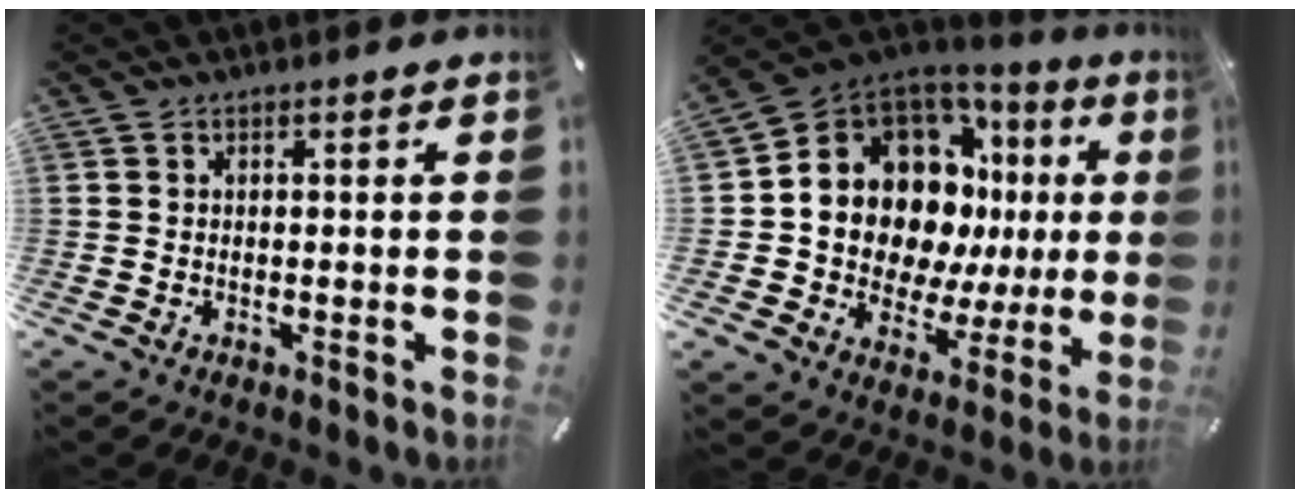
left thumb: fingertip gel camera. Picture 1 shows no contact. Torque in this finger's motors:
{"motor_torque": [1.68, 1.57, 0.65, -0.12, 0.57]}